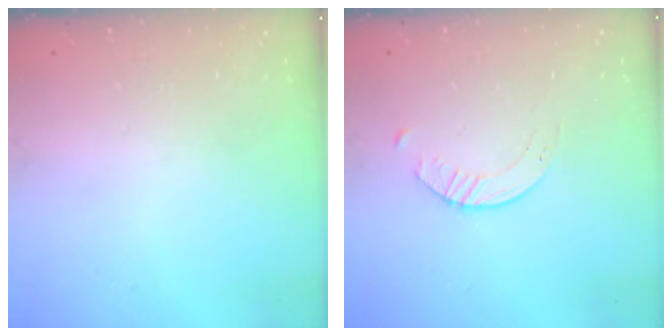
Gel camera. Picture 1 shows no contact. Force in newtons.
{"total": 1.6, "press": 1.6, "slide": 0.3}